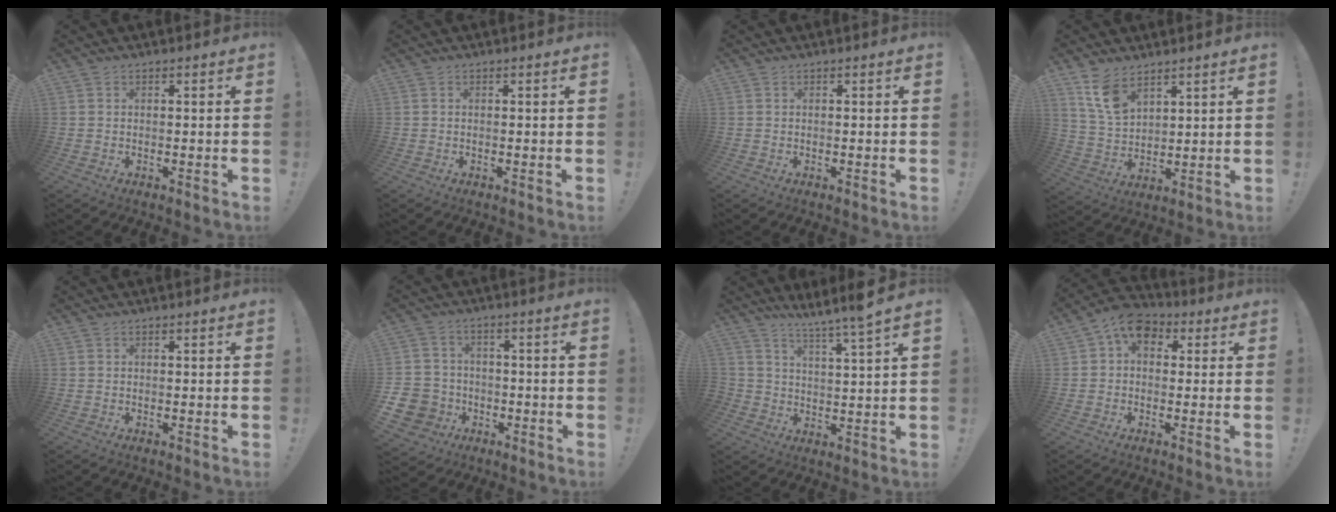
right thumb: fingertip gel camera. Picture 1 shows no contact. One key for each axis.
{"total": 0.0}
{"total": 0.0}
{"total": 9.5, "fx": 6.6, "fy": 4.9, "fz": 4.8, "tx": -0.090, "ty": -0.032, "tz": 0.130}
{"total": 0.0}
{"total": 9.9, "fx": -3.3, "fy": 8.8, "fz": 2.9, "tx": -0.069, "ty": 0.023, "tz": -0.055}
{"total": 6.7, "fx": 5.6, "fy": -0.1, "fz": 3.8, "tx": -0.055, "ty": -0.045, "tz": 0.091}
{"total": 7.6, "fx": 2.9, "fy": 5.3, "fz": 4.7, "tx": -0.074, "ty": -0.004, "tz": 0.059}